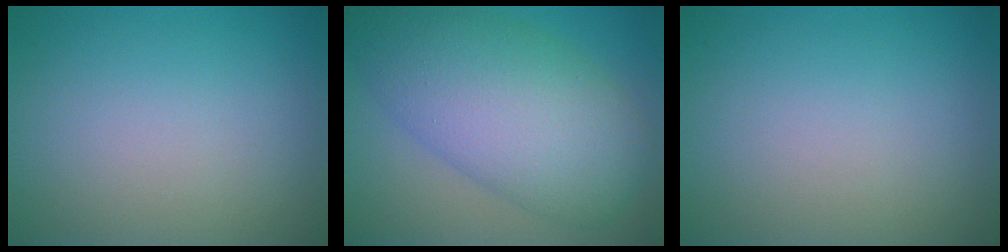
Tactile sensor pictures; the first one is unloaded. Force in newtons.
{"total": 11.1, "press": 11.1, "slide": 0.1}
{"total": 0.0}